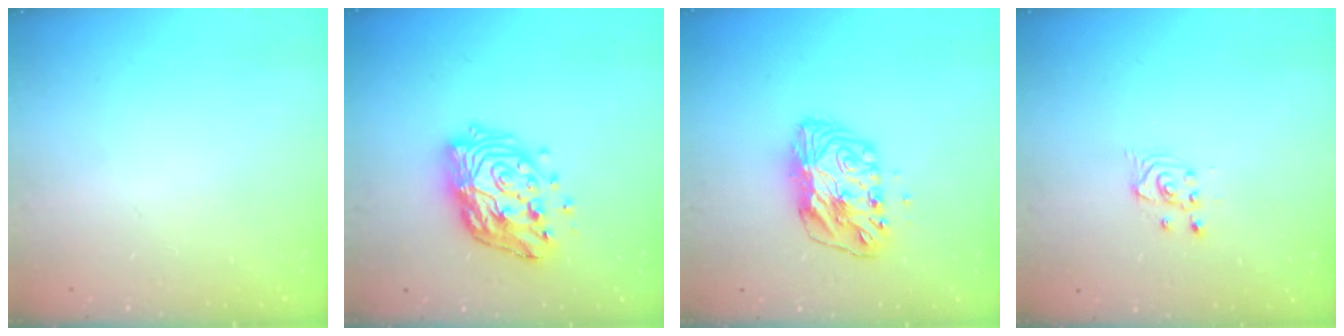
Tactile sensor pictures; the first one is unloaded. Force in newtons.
{"total": 17.1, "press": 17.0, "slide": 1.9}
{"total": 9.6, "press": 9.5, "slide": 1.0}
{"total": 2.5, "press": 2.5, "slide": 0.3}